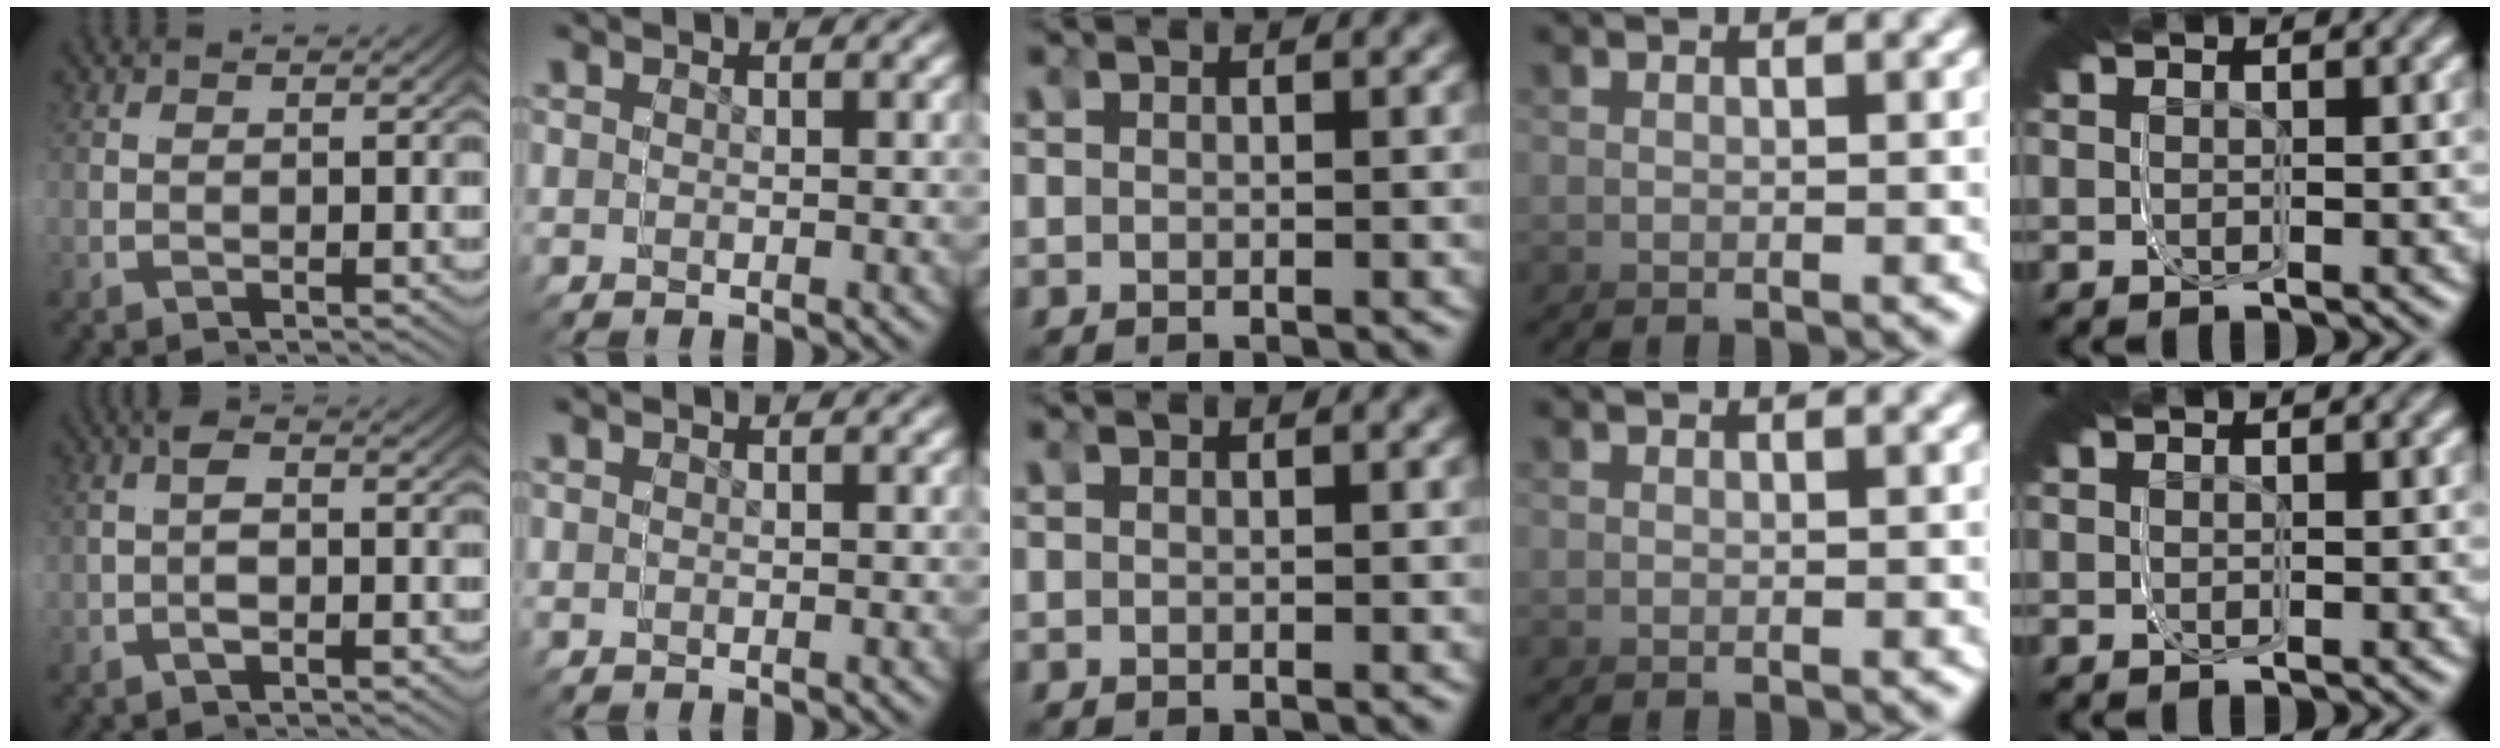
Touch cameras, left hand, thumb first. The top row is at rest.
{"thumb": {"total": 2.5, "force": [-1.2, 1.2, 1.9], "torque": [-0.037, 0.002, -0.032]}}